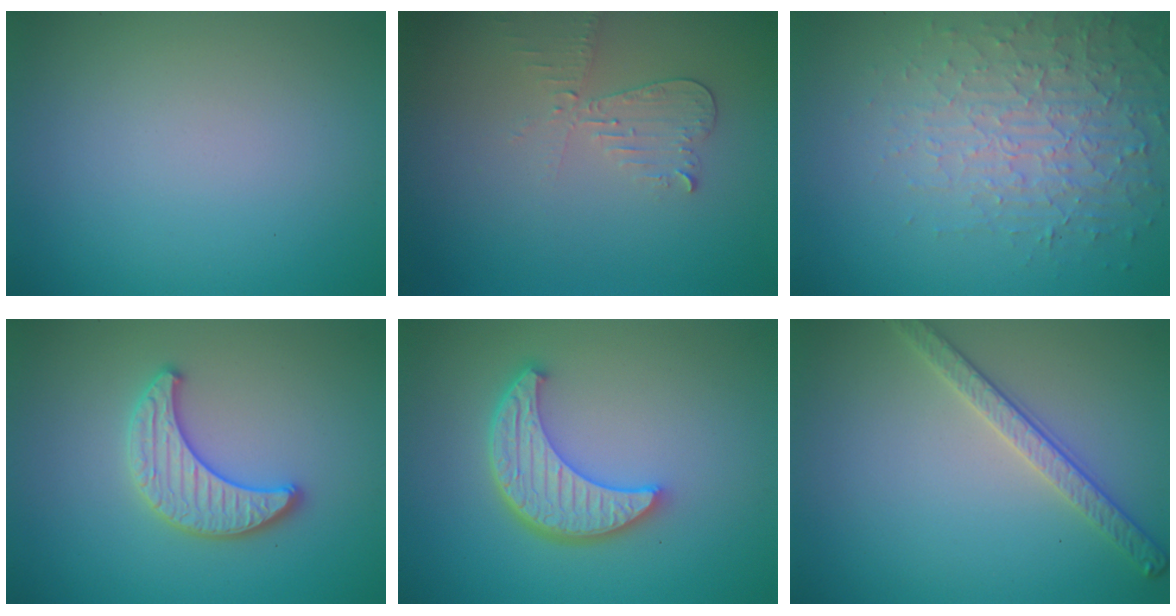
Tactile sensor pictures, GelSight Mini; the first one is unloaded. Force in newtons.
{"total": 2.2, "press": 2.2, "slide": 0.1}
{"total": 3.9, "press": 3.8, "slide": 0.8}
{"total": 3.2, "press": 3.2, "slide": 0.3}
{"total": 5.6, "press": 4.3, "slide": 3.7}
{"total": 2.8, "press": 2.7, "slide": 0.8}